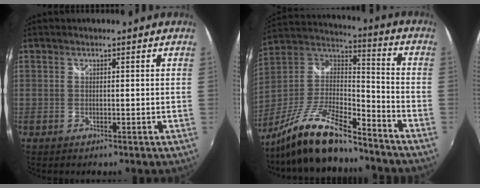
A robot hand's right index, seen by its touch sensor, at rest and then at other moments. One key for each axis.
{"total": 18.7, "fx": -14.4, "fy": 4.5, "fz": 11.0, "tx": -0.234, "ty": -0.019, "tz": -0.262}